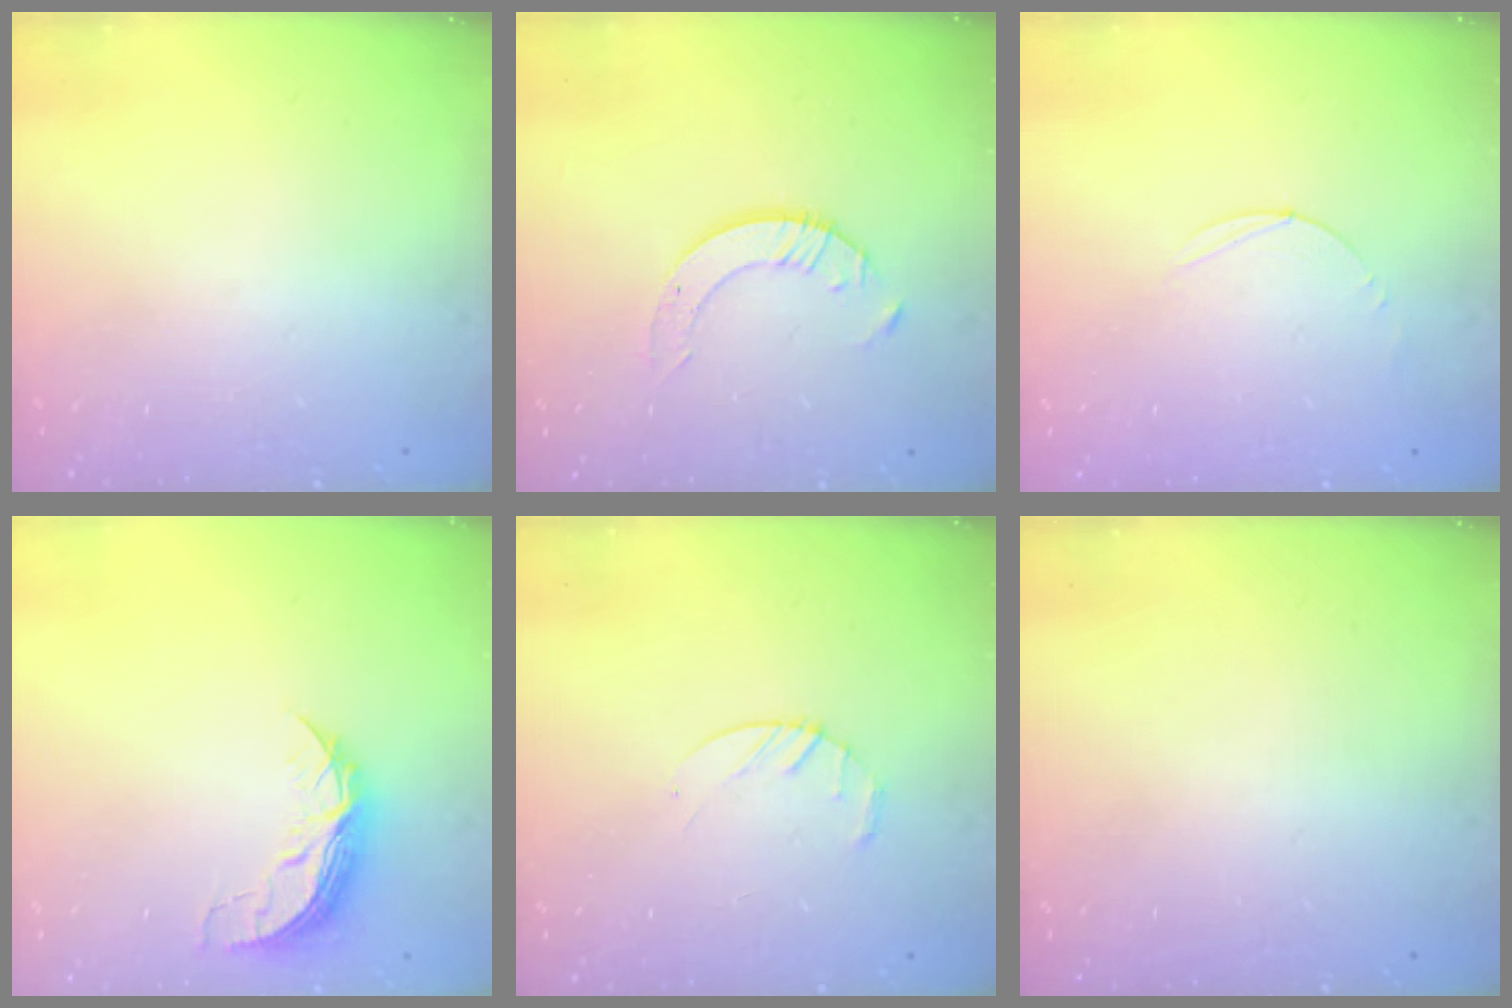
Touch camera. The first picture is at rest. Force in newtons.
{"total": 3.4, "press": 3.4, "slide": 0.3}
{"total": 3.0, "press": 3.0, "slide": 0.3}
{"total": 8.0, "press": 8.0, "slide": 0.6}
{"total": 3.2, "press": 3.2, "slide": 0.5}
{"total": 0.0}